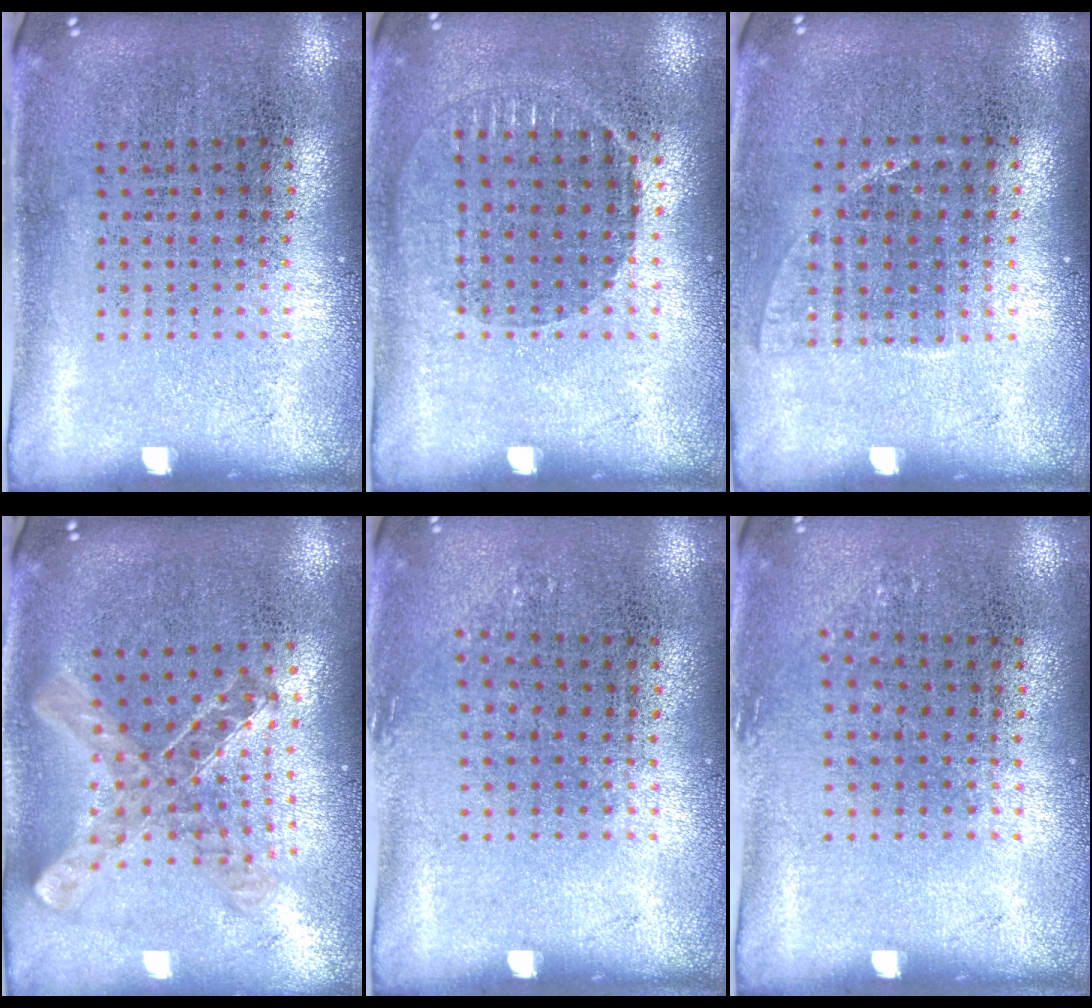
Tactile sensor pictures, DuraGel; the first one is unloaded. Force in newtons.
{"total": 0.9, "press": 0.9, "slide": 0.2}
{"total": 1.0, "press": 0.8, "slide": 0.6}
{"total": 0.9, "press": 0.9, "slide": 0.1}
{"total": 0.9, "press": 0.6, "slide": 0.6}
{"total": 0.9, "press": 0.6, "slide": 0.6}